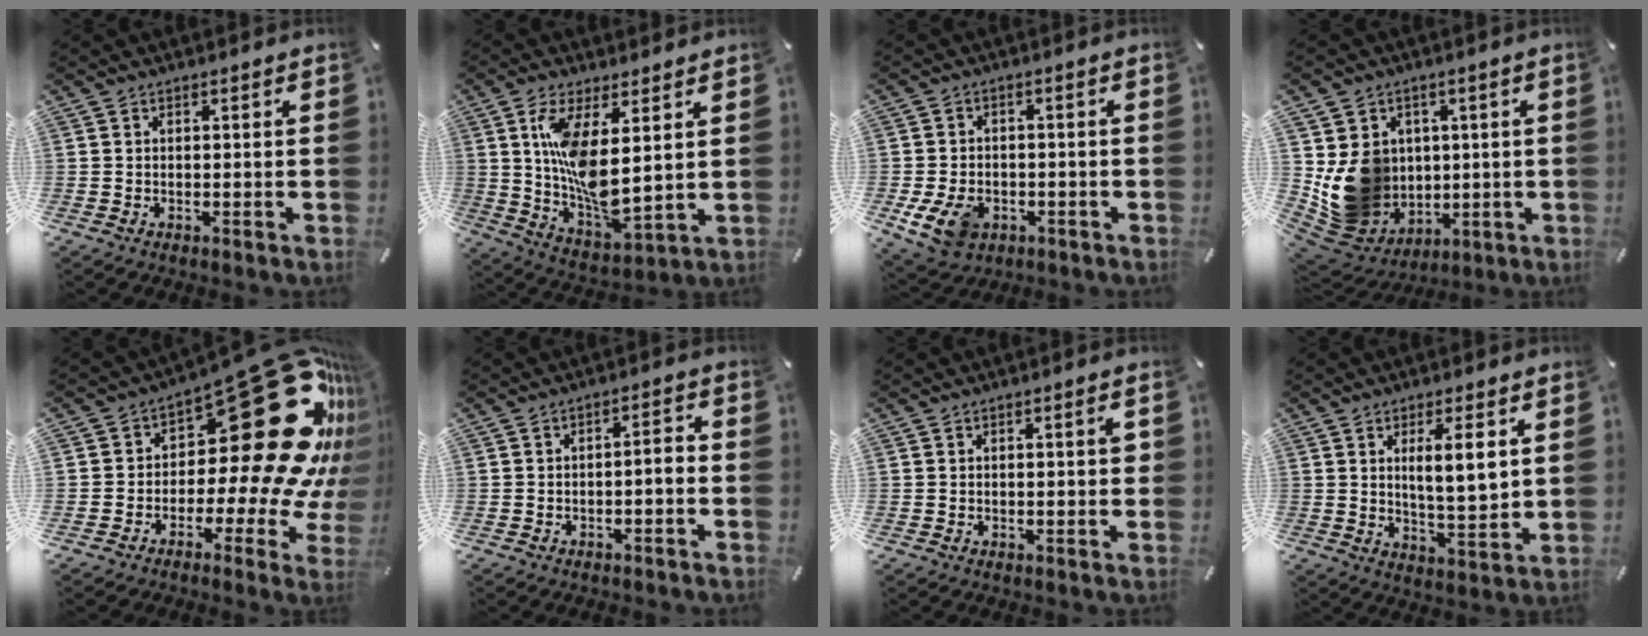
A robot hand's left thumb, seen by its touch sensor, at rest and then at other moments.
{"total": 12.5, "force": [4.0, 4.8, 10.8], "torque": [-0.210, -0.034, 0.073]}
{"total": 8.1, "force": [-2.8, 6.1, 4.5], "torque": [-0.096, 0.009, -0.050]}
{"total": 13.1, "force": [1.6, 12.3, 4.4], "torque": [-0.089, -0.023, 0.043]}
{"total": 35.7, "force": [9.9, 17.3, 29.6], "torque": [-0.381, -0.094, 0.202]}
{"total": 3.0, "force": [-2.0, 0.7, 2.1], "torque": [-0.037, 0.010, -0.039]}
{"total": 2.1, "force": [0.3, 0.6, 2.0], "torque": [-0.029, 0.002, 0.002]}
{"total": 8.6, "force": [3.1, 2.2, 7.7], "torque": [-0.123, -0.014, 0.044]}